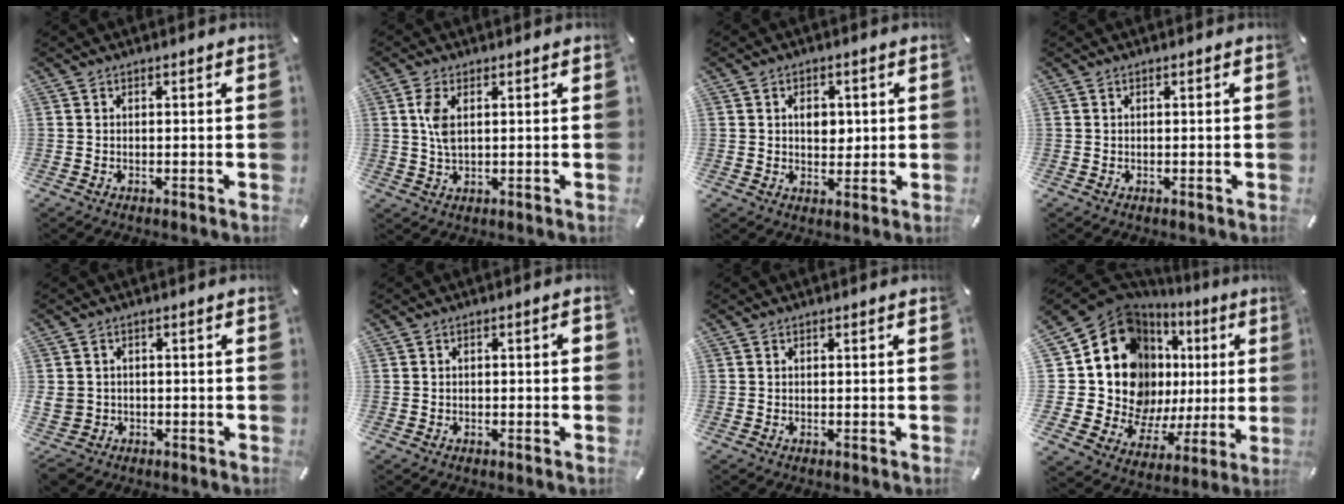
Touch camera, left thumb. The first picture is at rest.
{"total": 4.7, "force": [1.3, 2.2, 3.9], "torque": [-0.100, 0.001, 0.017]}
{"total": 4.6, "force": [0.9, 3.5, 2.8], "torque": [-0.029, -0.003, 0.007]}
{"total": 0.0}
{"total": 4.0, "force": [-0.8, 3.8, 0.9], "torque": [-0.033, 0.003, -0.016]}
{"total": 2.0, "force": [-0.3, 1.0, 1.7], "torque": [-0.030, 0.007, -0.006]}
{"total": 0.0}
{"total": 22.6, "force": [6.3, 16.4, 14.2], "torque": [-0.266, -0.067, 0.130]}